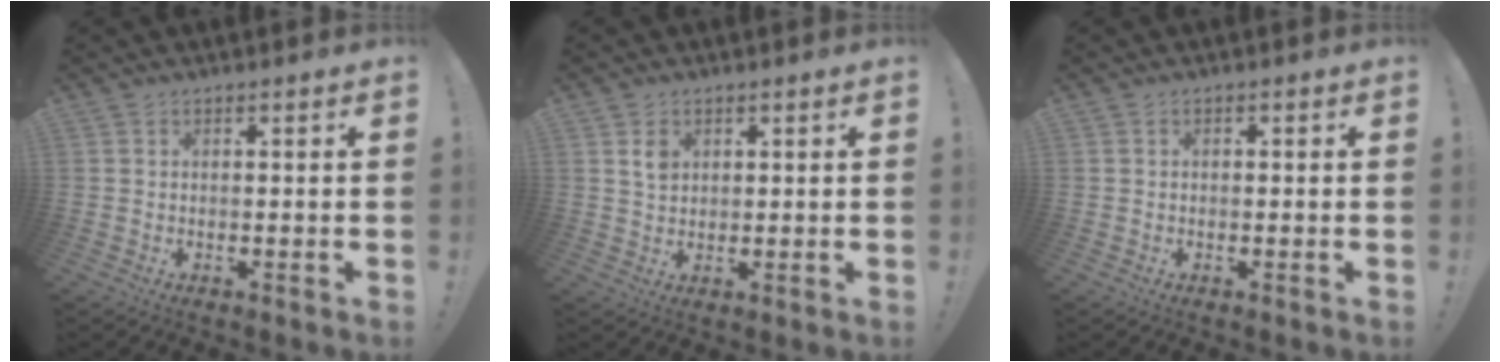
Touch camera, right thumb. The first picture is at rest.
{"total": 3.6, "force": [1.5, 2.6, 2.0], "torque": [-0.021, -0.003, 0.026]}
{"total": 0.6, "force": [-0.4, 0.4, 0.2], "torque": [-0.004, 0.002, -0.007]}